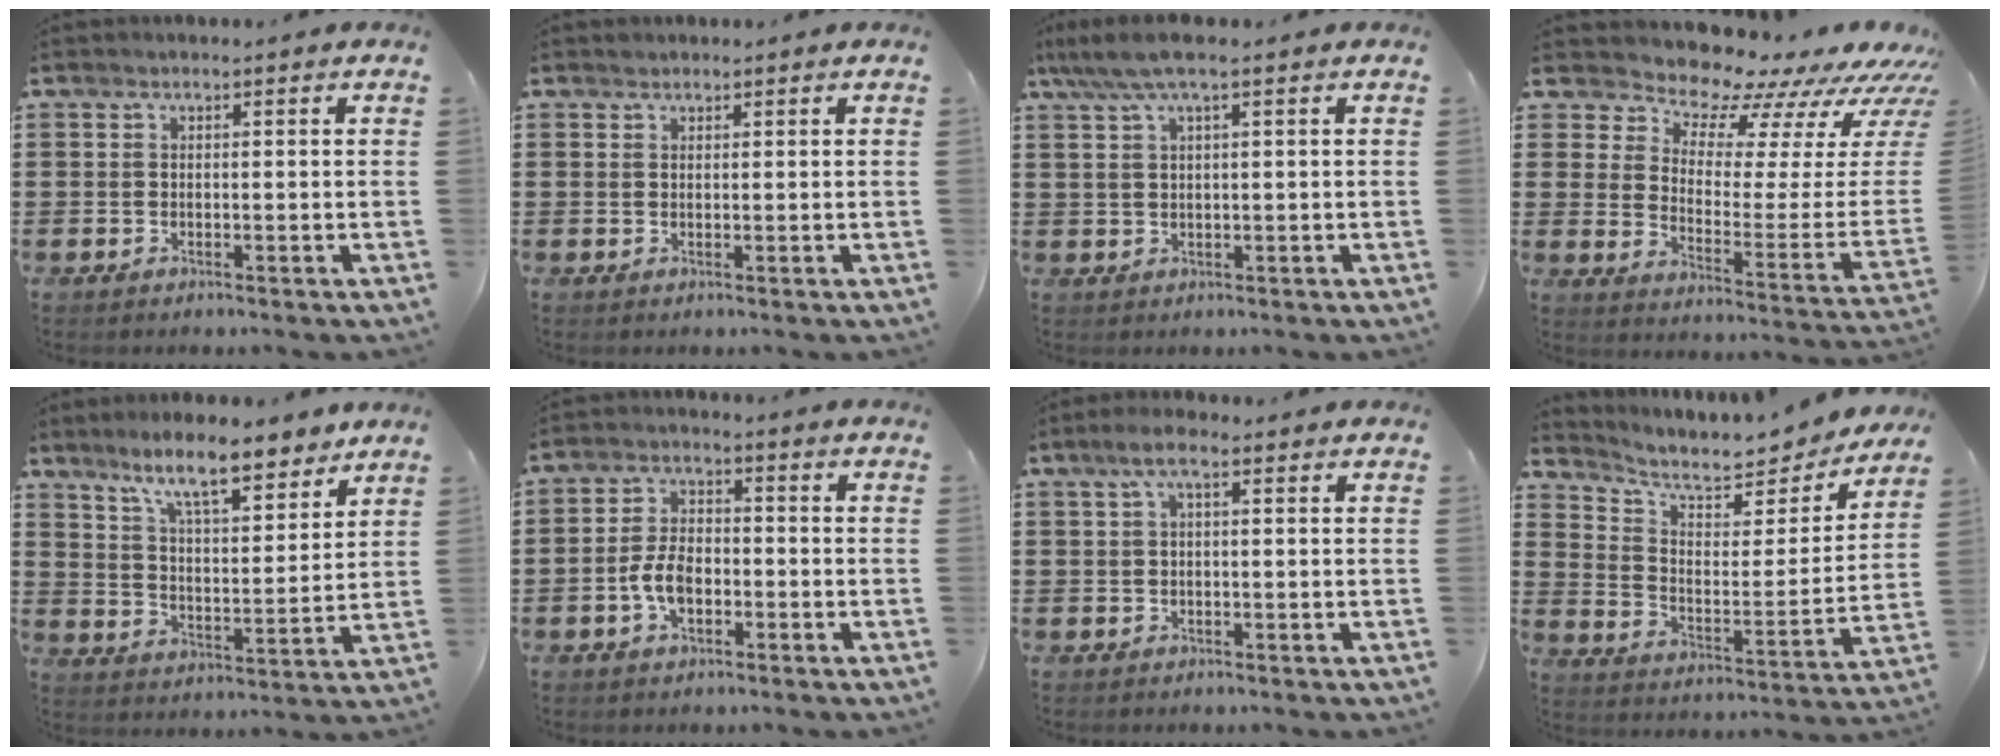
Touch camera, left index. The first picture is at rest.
{"total": 0.7, "force": [0.6, 0.4, 0.1], "torque": [-0.003, 0.001, 0.012]}
{"total": 4.1, "force": [1.9, 0.7, 3.6], "torque": [-0.080, 0.003, 0.029]}
{"total": 8.4, "force": [7.9, 2.3, 1.5], "torque": [-0.034, -0.086, 0.129]}
{"total": 9.7, "force": [8.1, 1.3, 5.1], "torque": [-0.106, -0.037, 0.141]}
{"total": 5.3, "force": [-1.7, 2.9, 4.2], "torque": [-0.101, -0.001, -0.037]}
{"total": 3.0, "force": [0.8, 0.8, 2.8], "torque": [-0.062, 0.004, 0.009]}
{"total": 6.9, "force": [5.9, 1.9, 3.1], "torque": [-0.082, -0.041, 0.098]}